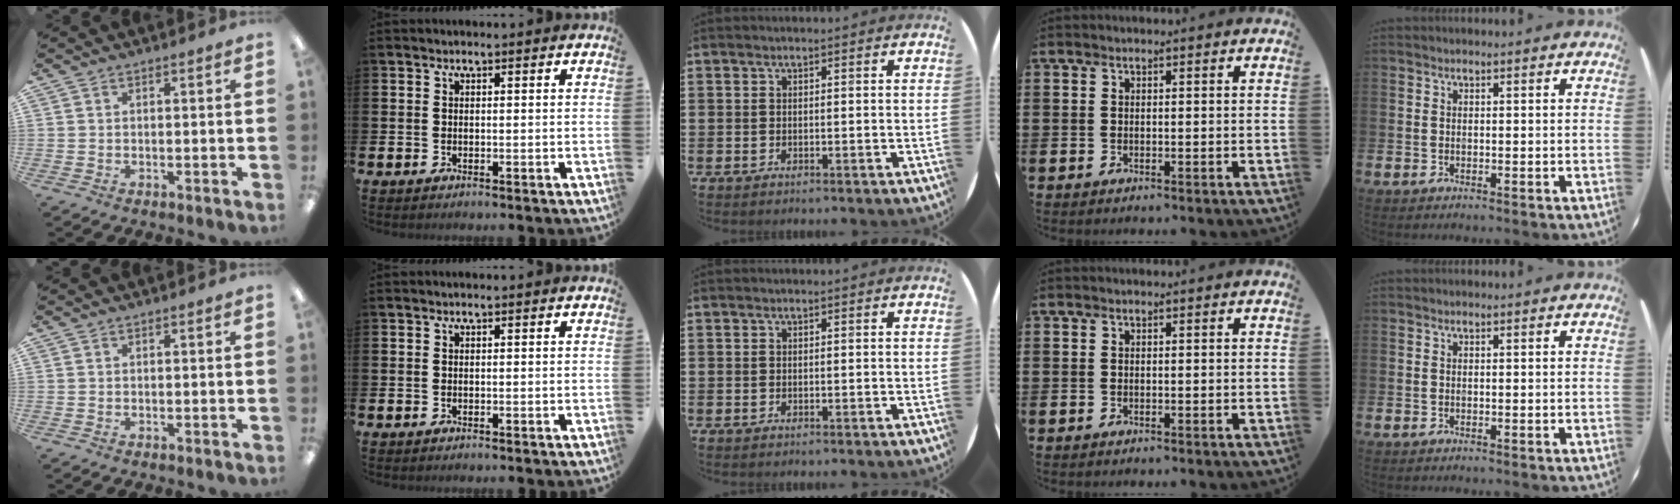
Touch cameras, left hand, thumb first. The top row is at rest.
{}